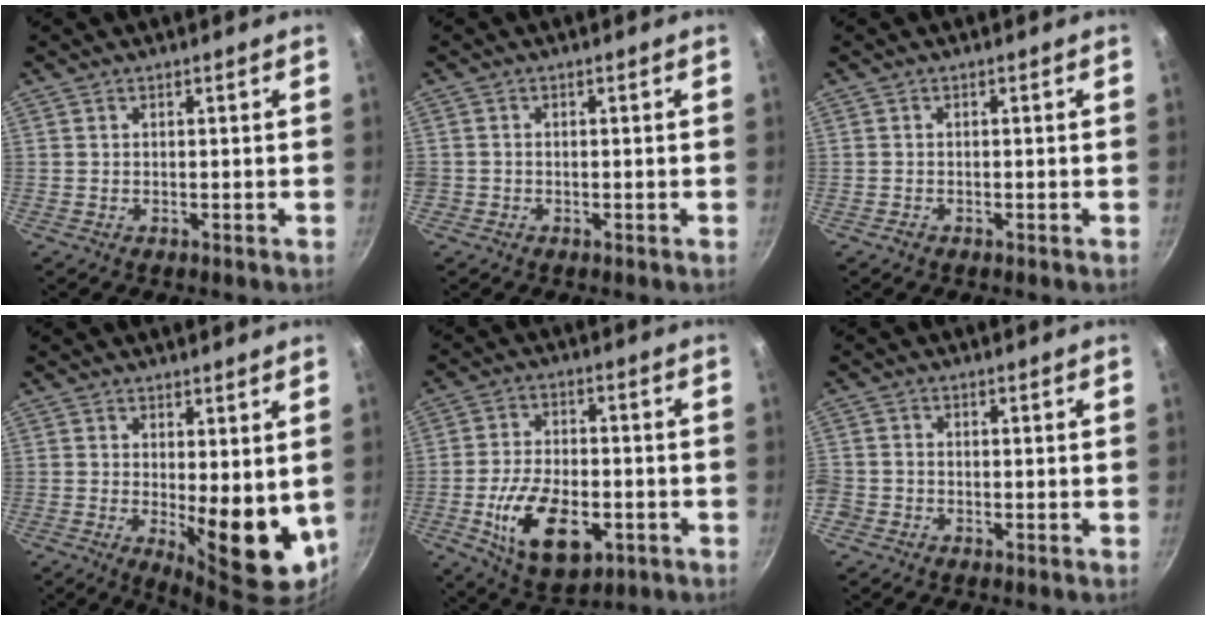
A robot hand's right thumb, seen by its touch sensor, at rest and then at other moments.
{"total": 1.1, "force": [-0.3, 1.0, 0.3], "torque": [-0.005, 0.002, -0.007]}
{"total": 0.7, "force": [-0.5, 0.5, 0.2], "torque": [-0.007, 0.003, -0.009]}
{"total": 11.7, "force": [-0.4, 4.5, 10.8], "torque": [-0.118, -0.021, 0.009]}
{"total": 15.3, "force": [-4.5, 8.6, 11.8], "torque": [-0.190, 0.010, -0.067]}
{"total": 3.7, "force": [-1.4, 3.0, 1.5], "torque": [-0.040, 0.008, -0.034]}